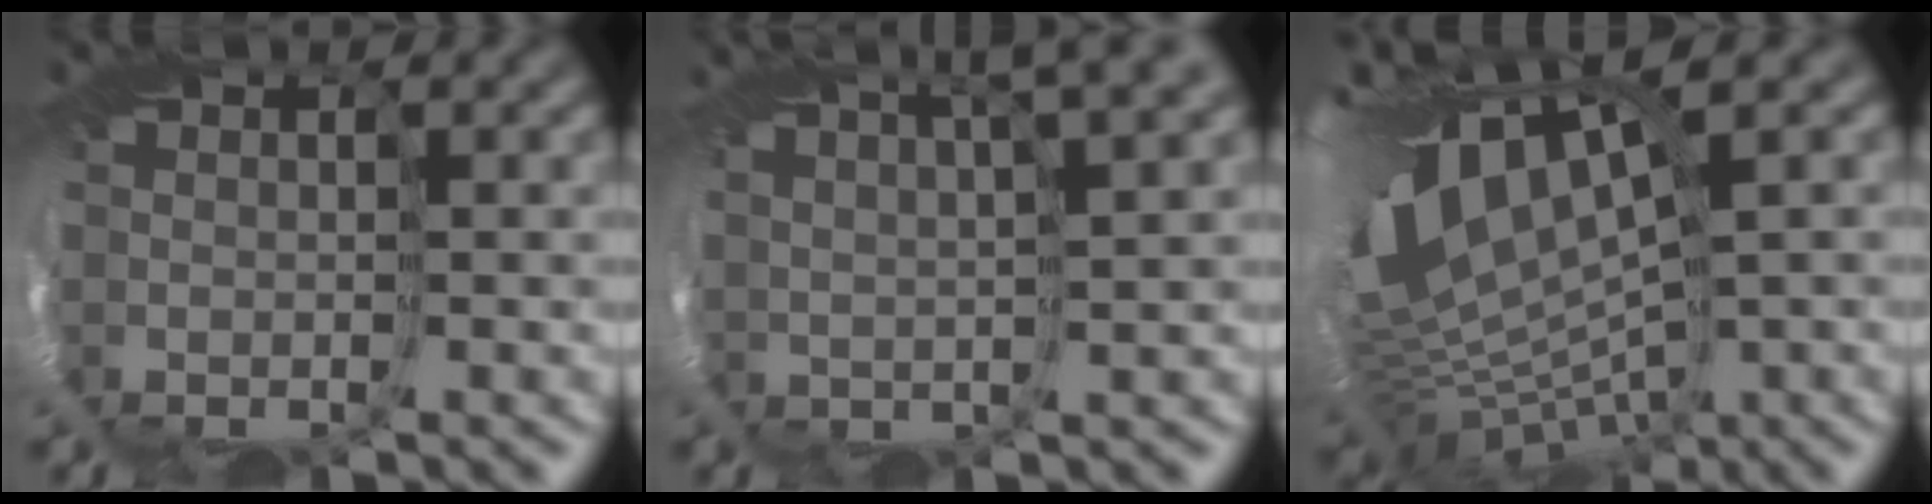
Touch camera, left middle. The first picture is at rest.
{"total": 5.1, "force": [4.2, -0.9, 2.6], "torque": [-0.011, 0.039, 0.037]}
{"total": 12.0, "force": [1.0, 4.7, 10.9], "torque": [-0.216, -0.033, 0.060]}